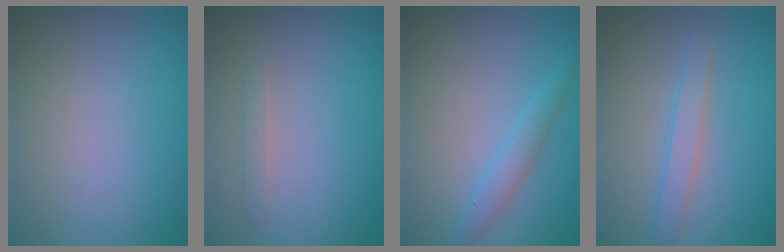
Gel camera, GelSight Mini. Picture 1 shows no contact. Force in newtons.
{"total": 0.9, "press": 0.8, "slide": 0.1}
{"total": 2.0, "press": 2.0, "slide": 0.1}
{"total": 2.1, "press": 2.1, "slide": 0.0}